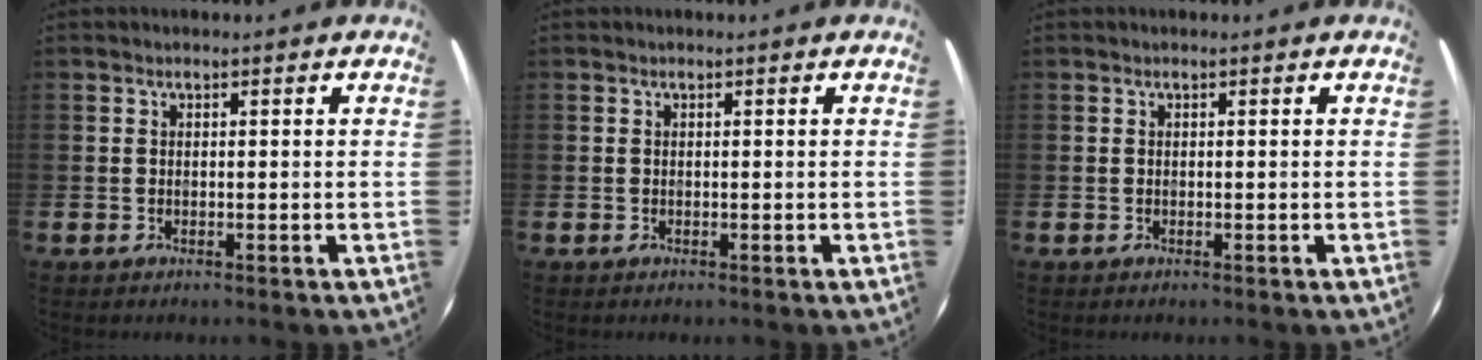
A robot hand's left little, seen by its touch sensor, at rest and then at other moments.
{"total": 0.0}
{"total": 0.0}